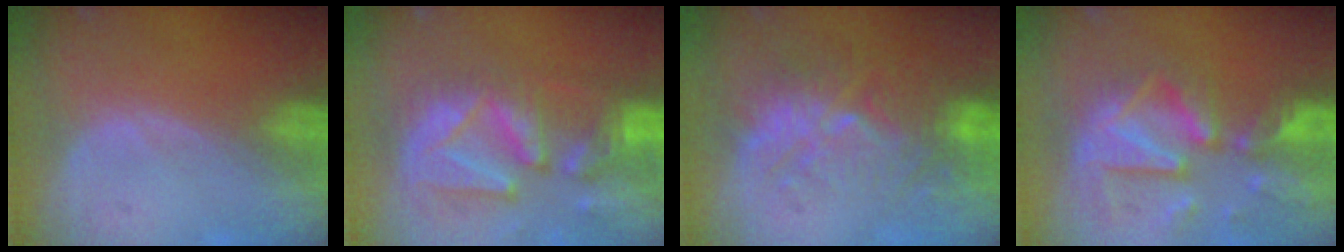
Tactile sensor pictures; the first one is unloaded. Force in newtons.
{"total": 13.3, "press": 11.5, "slide": 6.7}
{"total": 10.5, "press": 9.6, "slide": 4.1}
{"total": 12.1, "press": 10.5, "slide": 6.1}